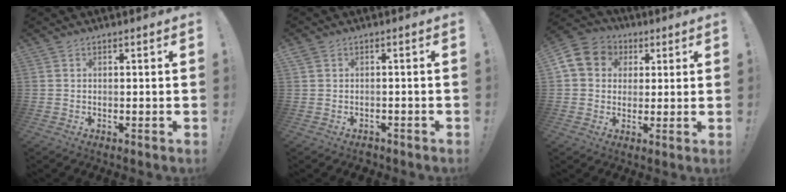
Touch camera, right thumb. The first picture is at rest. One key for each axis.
{"total": 2.0, "fx": -0.5, "fy": 1.8, "fz": 0.8, "tx": -0.012, "ty": 0.002, "tz": -0.006}
{"total": 9.9, "fx": 2.8, "fy": 8.6, "fz": 4.1, "tx": -0.067, "ty": -0.004, "tz": 0.057}